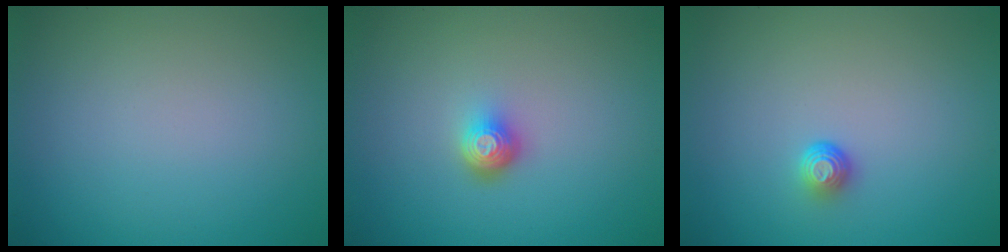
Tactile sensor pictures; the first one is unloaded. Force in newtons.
{"total": 2.0, "press": 1.4, "slide": 1.5}
{"total": 1.3, "press": 1.0, "slide": 0.9}